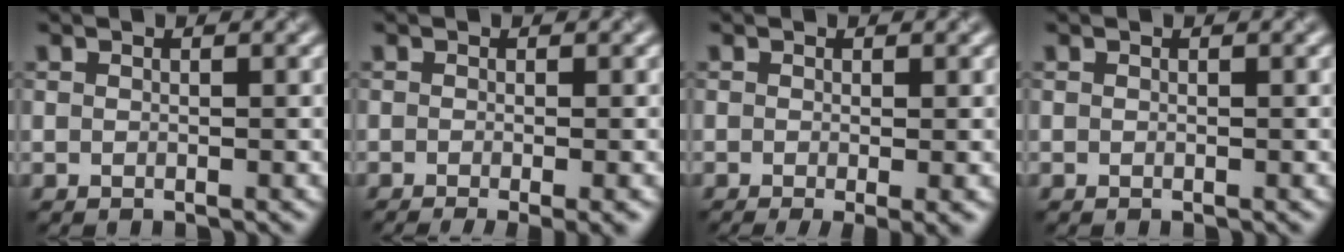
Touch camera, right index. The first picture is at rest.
{"total": 3.1, "force": [-1.5, 0.6, 2.6], "torque": [-0.042, -0.015, -0.020]}
{"total": 2.5, "force": [-0.8, 0.4, 2.3], "torque": [-0.039, -0.011, -0.012]}
{"total": 0.0}